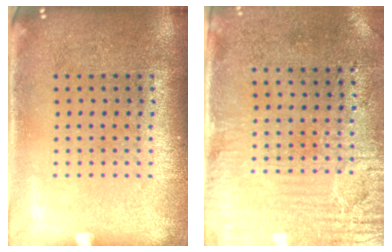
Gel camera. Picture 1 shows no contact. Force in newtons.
{"total": 3.2, "press": 2.7, "slide": 1.8}